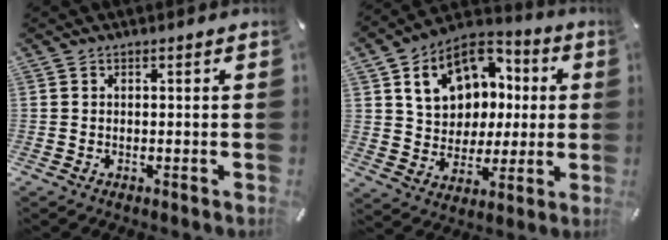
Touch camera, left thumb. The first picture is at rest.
{"total": 15.3, "force": [4.6, 12.6, 7.2], "torque": [-0.120, -0.003, 0.094]}